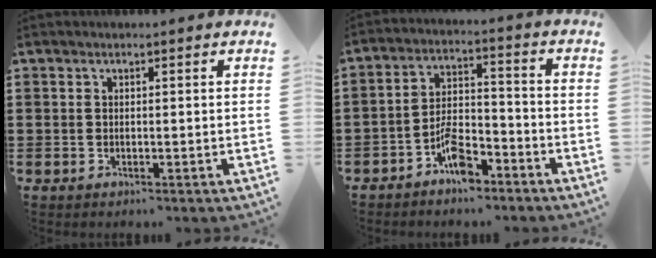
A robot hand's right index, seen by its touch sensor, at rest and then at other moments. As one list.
[{"total": 6.2, "force": [-4.4, 2.4, 3.6], "torque": [-0.071, 0.013, -0.082]}]